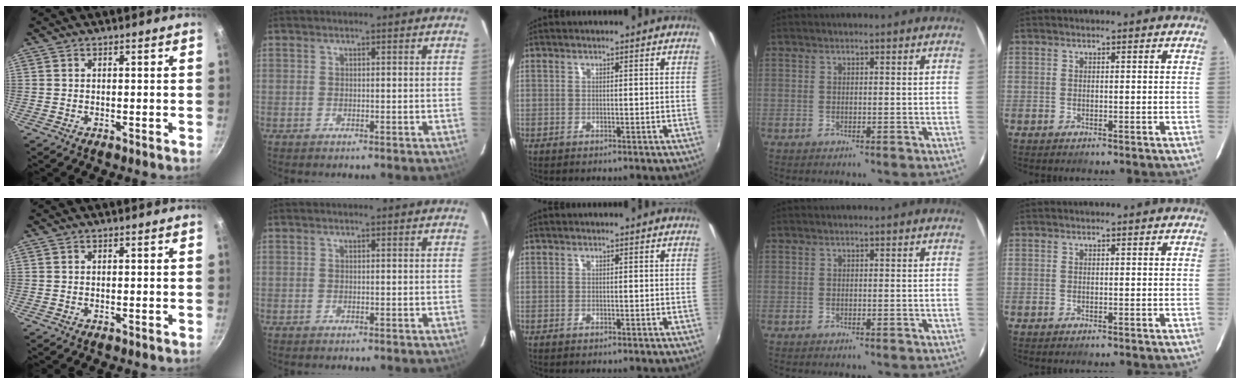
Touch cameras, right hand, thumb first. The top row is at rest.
{}